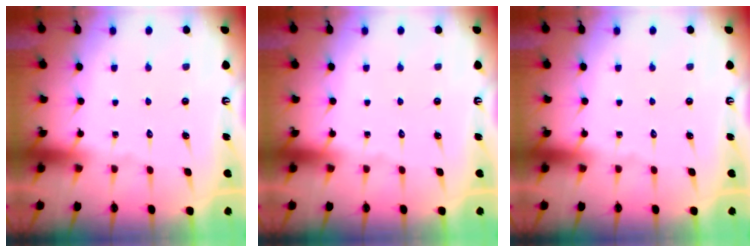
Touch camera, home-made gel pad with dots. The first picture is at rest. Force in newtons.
{"total": 0.0}
{"total": 0.0}